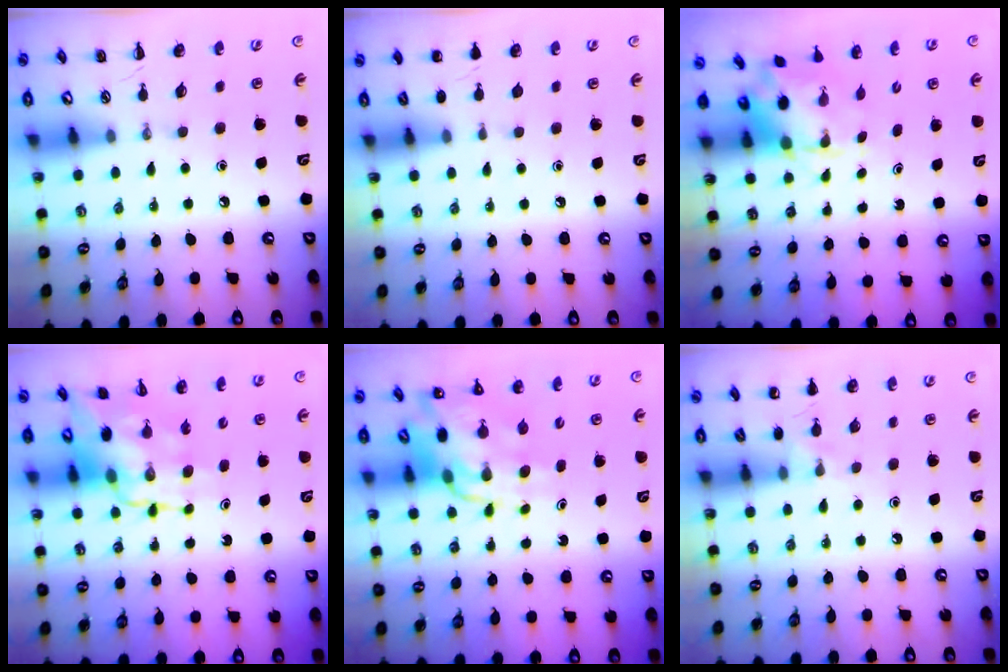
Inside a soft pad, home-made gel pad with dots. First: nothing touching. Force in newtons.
{"total": 1.1, "press": 1.0, "slide": 0.2}
{"total": 4.3, "press": 4.2, "slide": 0.9}
{"total": 12.5, "press": 12.0, "slide": 3.5}
{"total": 14.2, "press": 13.5, "slide": 4.5}
{"total": 4.8, "press": 4.5, "slide": 1.6}